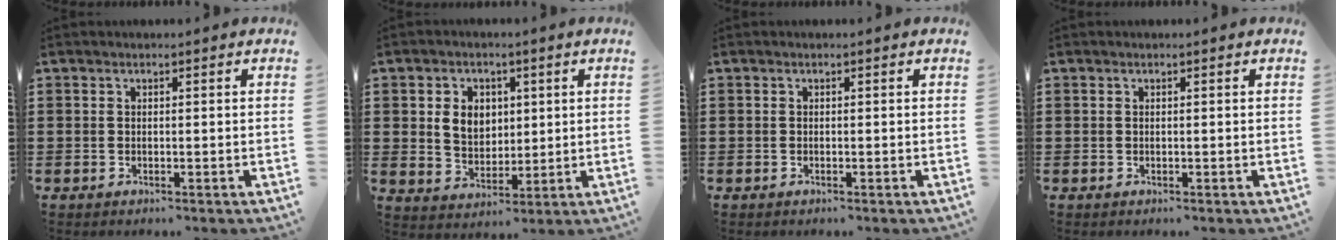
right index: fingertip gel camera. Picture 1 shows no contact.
{"total": 5.6, "force": [1.1, 4.2, 3.5], "torque": [-0.082, 0.007, 0.014]}
{"total": 0.0}
{"total": 0.0}